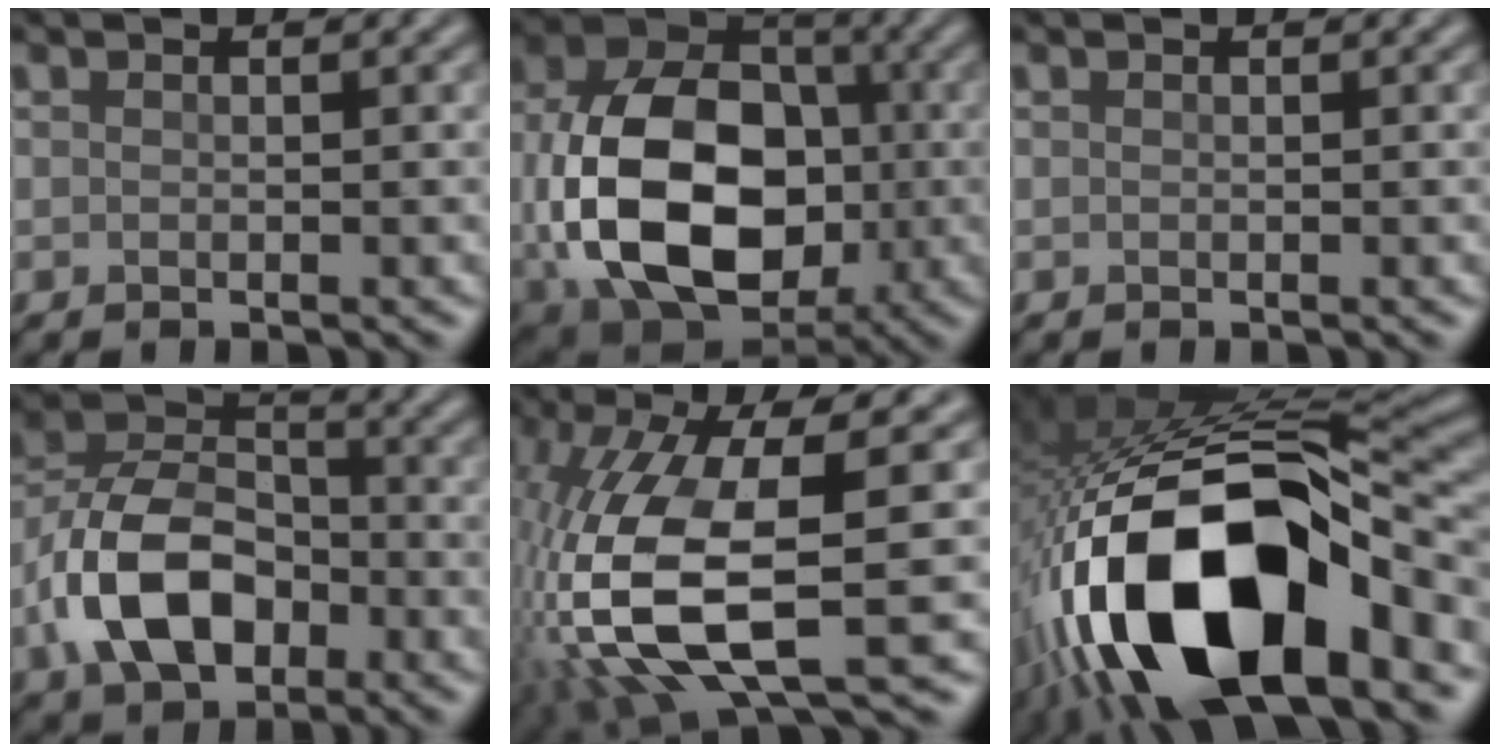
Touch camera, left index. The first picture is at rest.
{"total": 15.1, "force": [-1.4, 11.1, 10.2], "torque": [-0.205, -0.026, -0.025]}
{"total": 0.0}
{"total": 9.0, "force": [-3.3, 5.8, 6.1], "torque": [-0.120, 0.013, -0.073]}
{"total": 12.9, "force": [-2.1, 4.5, 11.9], "torque": [-0.266, -0.018, -0.035]}
{"total": 18.1, "force": [-7.1, 7.8, 14.8], "torque": [-0.269, -0.007, -0.110]}